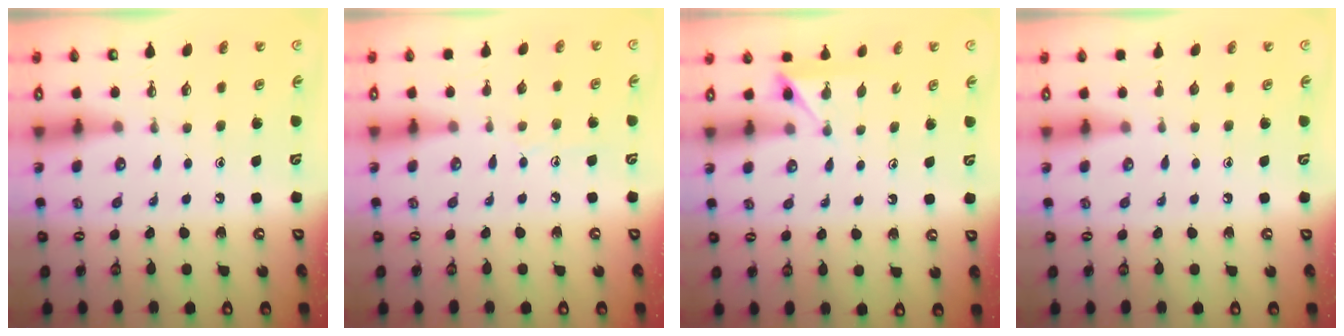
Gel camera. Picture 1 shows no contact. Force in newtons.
{"total": 5.1, "press": 5.1, "slide": 0.4}
{"total": 3.5, "press": 3.4, "slide": 0.4}
{"total": 0.5, "press": 0.5, "slide": 0.1}